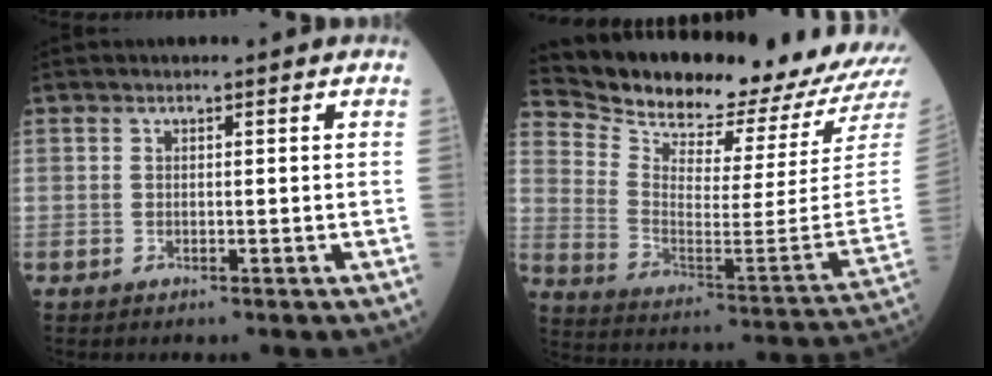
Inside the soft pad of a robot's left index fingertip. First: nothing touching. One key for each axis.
{"total": 23.1, "fx": 22.0, "fy": 1.0, "fz": 6.9, "tx": -0.145, "ty": -0.107, "tz": 0.312}